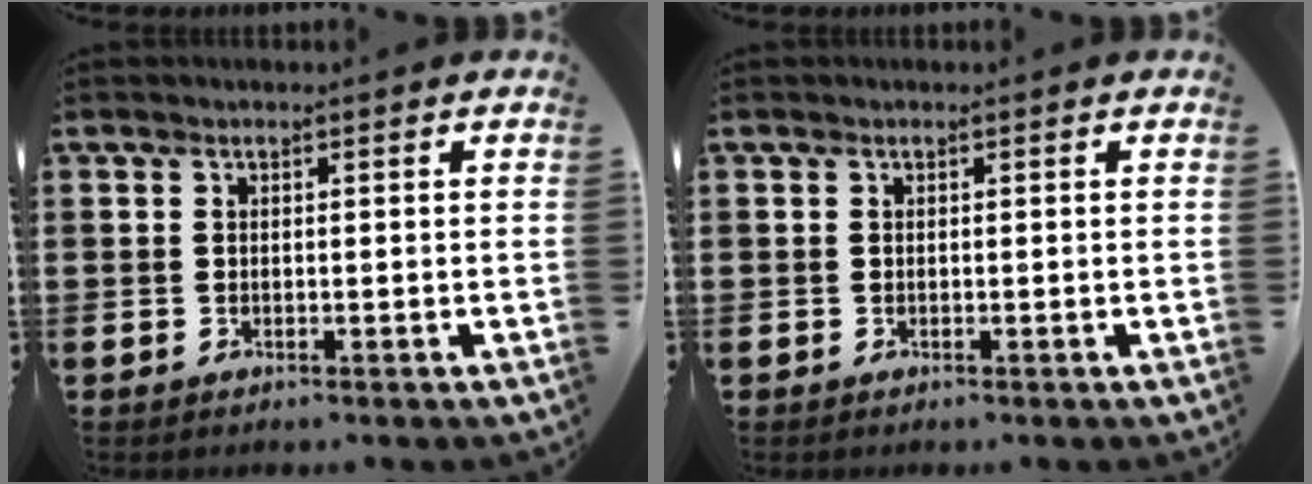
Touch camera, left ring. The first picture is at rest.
{"total": 0.0}